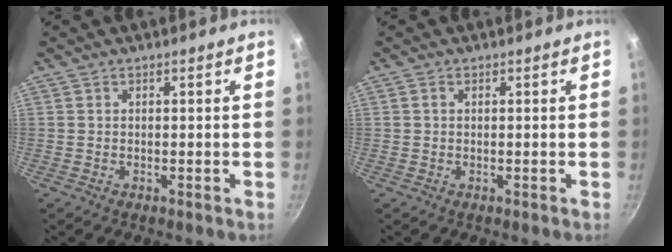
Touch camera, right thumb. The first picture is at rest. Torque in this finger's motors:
{"motor_torque": [-0.49, 0.23, -0.26, 0.10, 0.04]}